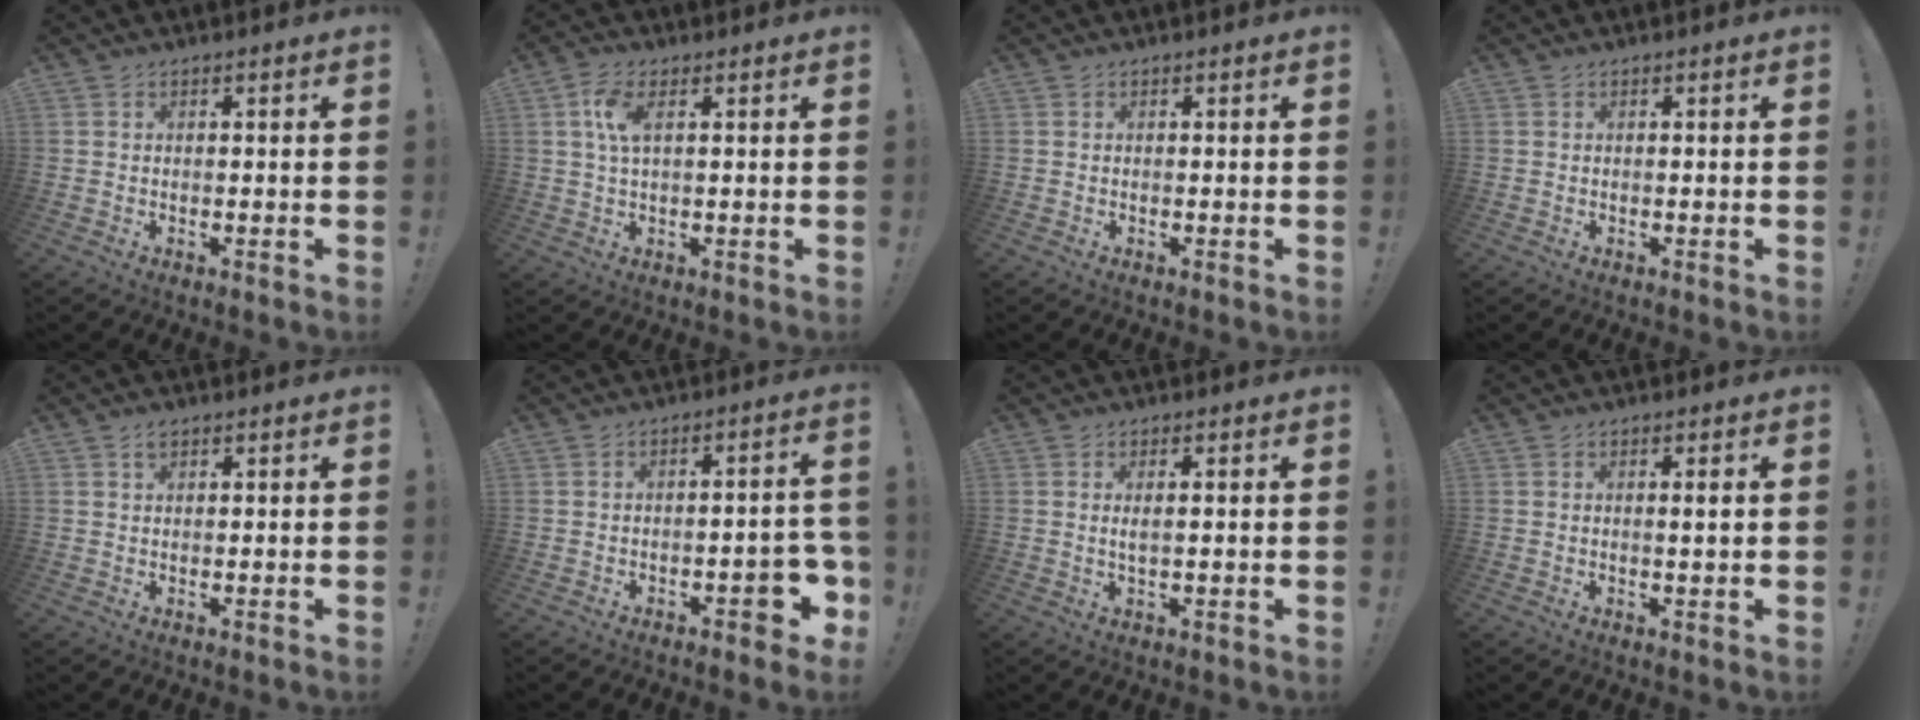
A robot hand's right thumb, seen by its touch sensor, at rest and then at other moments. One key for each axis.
{"total": 5.8, "fx": 1.8, "fy": 2.3, "fz": 5.0, "tx": -0.096, "ty": 0.005, "tz": 0.032}
{"total": 0.0}
{"total": 0.0}
{"total": 1.3, "fx": 0.9, "fy": 0.7, "fz": 0.6, "tx": -0.004, "ty": -0.003, "tz": 0.015}
{"total": 7.6, "fx": -3.6, "fy": 3.2, "fz": 5.9, "tx": -0.063, "ty": 0.018, "tz": -0.055}
{"total": 2.4, "fx": 0.4, "fy": 0.4, "fz": 2.3, "tx": -0.036, "ty": -0.007, "tz": 0.006}
{"total": 1.8, "fx": 0.4, "fy": 0.1, "fz": 1.8, "tx": -0.027, "ty": -0.004, "tz": 0.003}